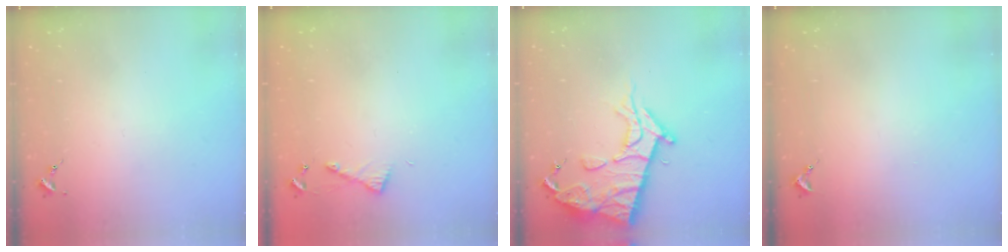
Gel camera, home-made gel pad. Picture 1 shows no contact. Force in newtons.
{"total": 4.9, "press": 4.8, "slide": 0.5}
{"total": 14.8, "press": 14.7, "slide": 1.4}
{"total": 0.9, "press": 0.9, "slide": 0.1}